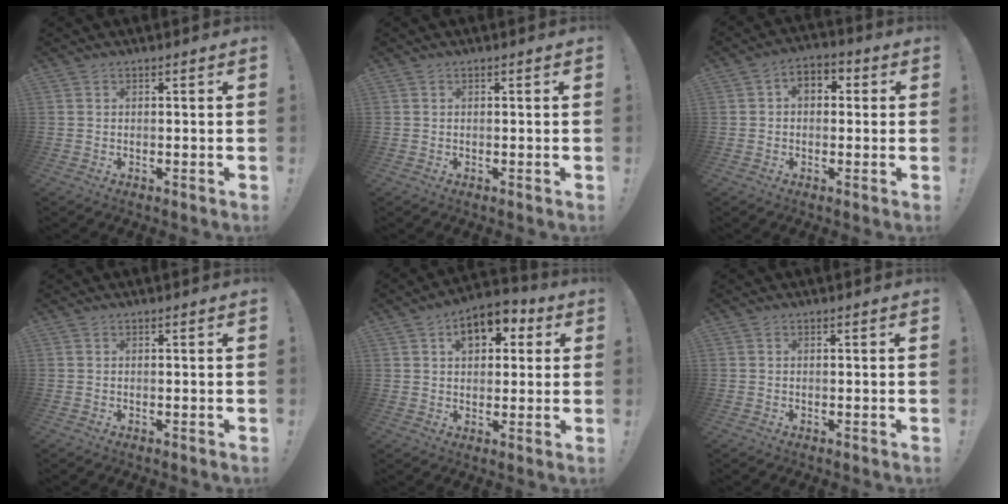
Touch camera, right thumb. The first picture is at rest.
{"total": 0.0}
{"total": 4.9, "force": [0.0, 3.8, 3.1], "torque": [-0.050, 0.008, 0.001]}
{"total": 0.0}
{"total": 9.7, "force": [3.9, 6.5, 6.1], "torque": [-0.077, -0.011, 0.068]}
{"total": 0.0}